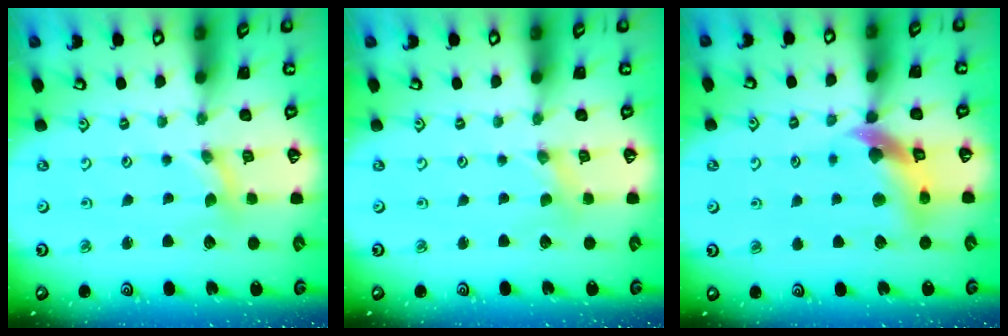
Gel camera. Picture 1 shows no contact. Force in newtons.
{"total": 0.0}
{"total": 10.8, "press": 10.6, "slide": 1.7}